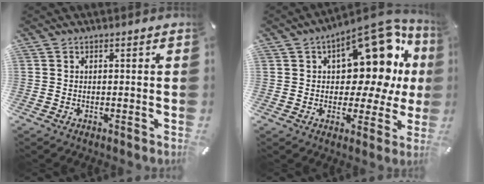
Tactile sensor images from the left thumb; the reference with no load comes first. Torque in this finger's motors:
{"motor_torque": [0.66, 0.73, 0.78, 0.40, 0.32]}